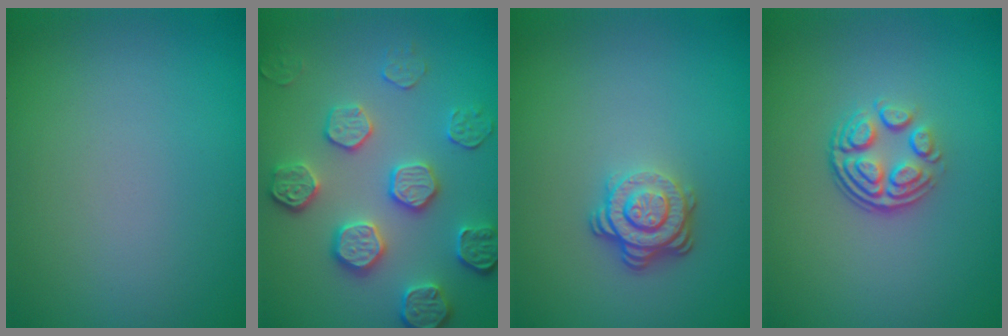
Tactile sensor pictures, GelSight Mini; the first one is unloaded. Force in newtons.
{"total": 5.0, "press": 4.3, "slide": 2.5}
{"total": 3.7, "press": 2.7, "slide": 2.5}
{"total": 3.7, "press": 2.6, "slide": 2.6}